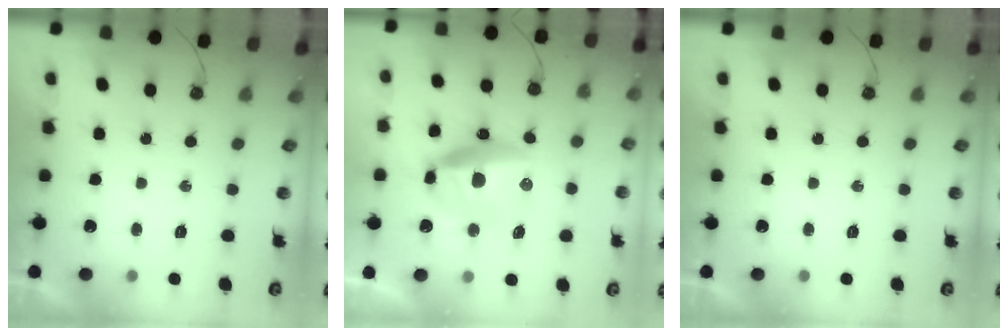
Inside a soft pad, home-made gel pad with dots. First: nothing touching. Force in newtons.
{"total": 17.5, "press": 15.4, "slide": 8.3}
{"total": 0.0}